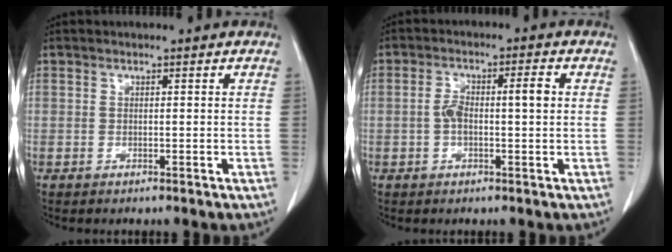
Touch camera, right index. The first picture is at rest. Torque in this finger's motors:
{"motor_torque": [0.14, 0.06, 0.11, 0.04]}